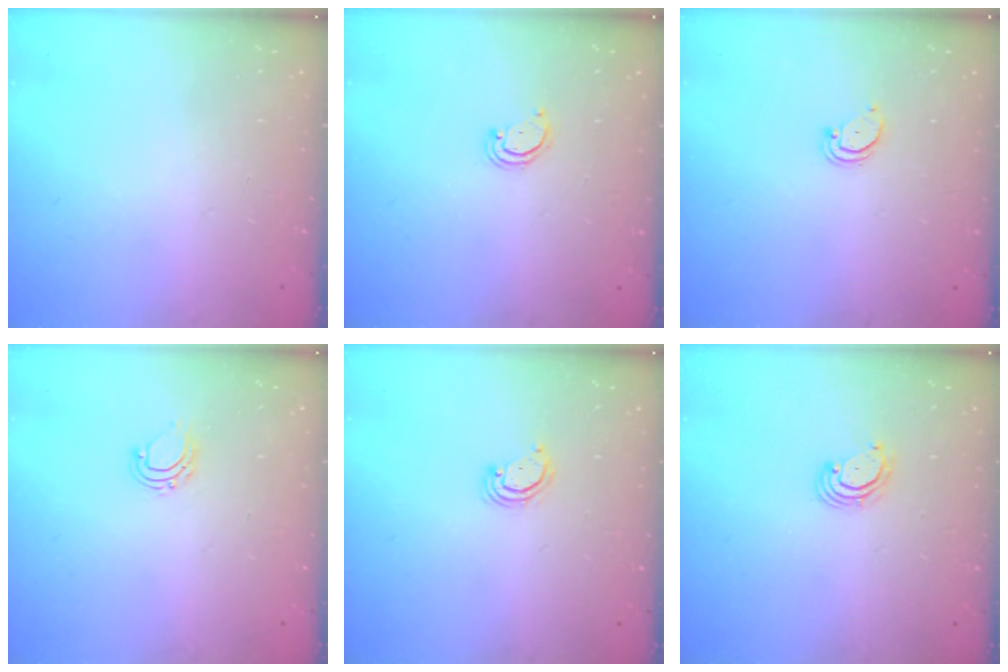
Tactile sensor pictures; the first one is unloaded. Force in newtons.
{"total": 2.2, "press": 2.2, "slide": 0.2}
{"total": 1.4, "press": 1.3, "slide": 0.1}
{"total": 6.8, "press": 6.8, "slide": 0.5}
{"total": 2.8, "press": 2.8, "slide": 0.2}
{"total": 3.2, "press": 3.2, "slide": 0.5}